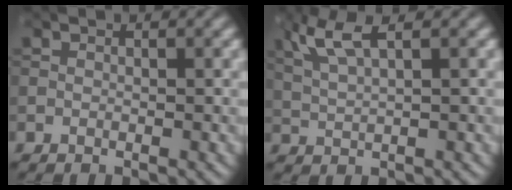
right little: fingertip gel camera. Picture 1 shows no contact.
{"total": 3.8, "force": [2.0, 0.9, 3.1], "torque": [-0.069, 0.008, 0.044]}